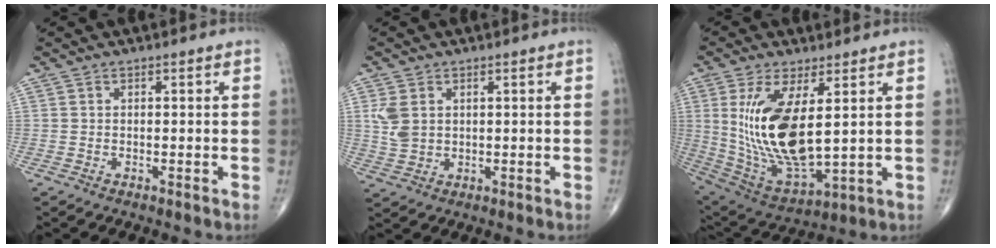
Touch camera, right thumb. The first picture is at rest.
{"total": 5.0, "force": [1.3, 3.6, 3.2], "torque": [-0.068, -0.005, 0.034]}
{"total": 18.3, "force": [3.2, 7.5, 16.4], "torque": [-0.324, -0.028, 0.083]}